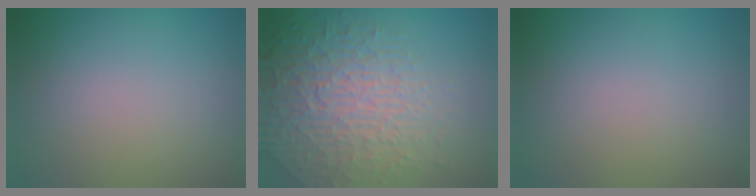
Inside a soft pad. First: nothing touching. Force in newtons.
{"total": 9.0, "press": 6.1, "slide": 6.6}
{"total": 0.0}